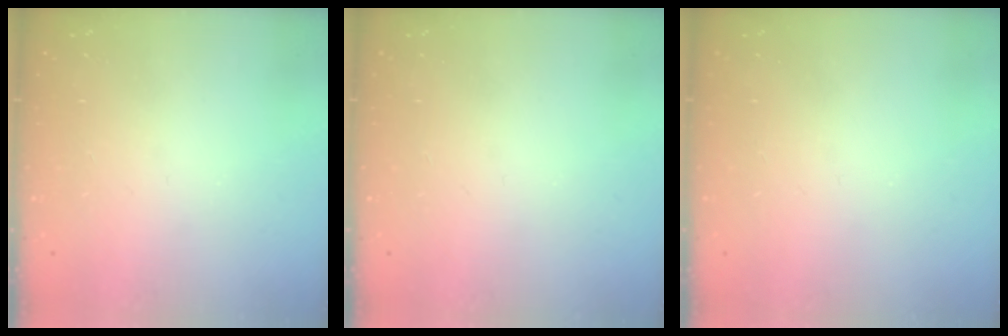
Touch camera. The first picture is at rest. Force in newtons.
{"total": 0.0}
{"total": 0.0}